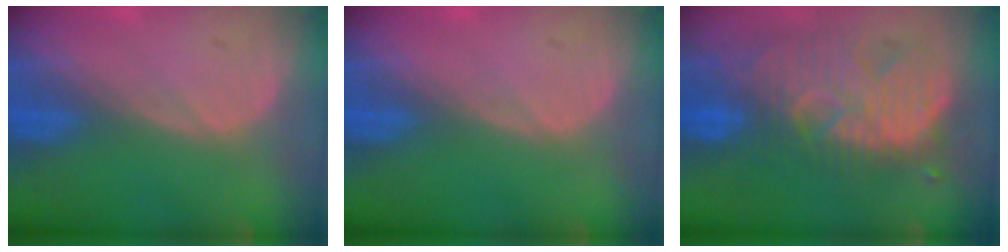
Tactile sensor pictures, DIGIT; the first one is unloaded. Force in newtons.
{"total": 0.0}
{"total": 11.5, "press": 10.9, "slide": 3.7}